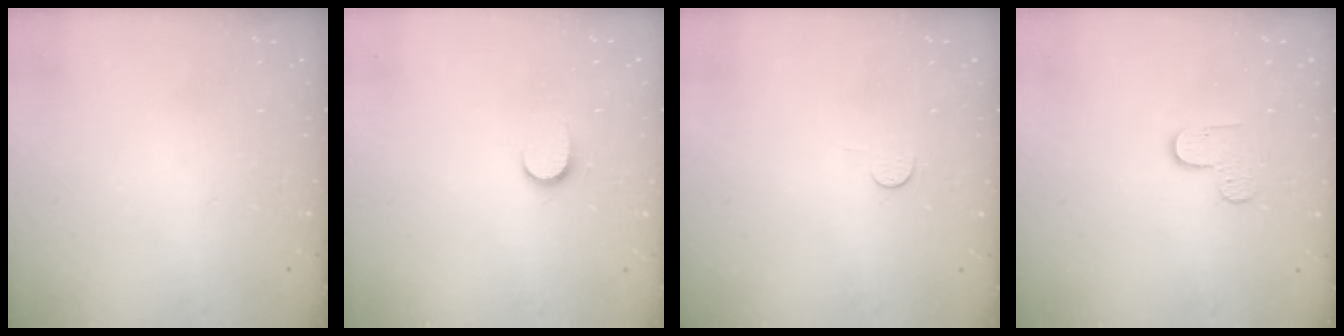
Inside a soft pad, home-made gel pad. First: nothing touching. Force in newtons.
{"total": 5.4, "press": 5.4, "slide": 0.6}
{"total": 2.8, "press": 2.8, "slide": 0.4}
{"total": 3.8, "press": 3.8, "slide": 0.4}